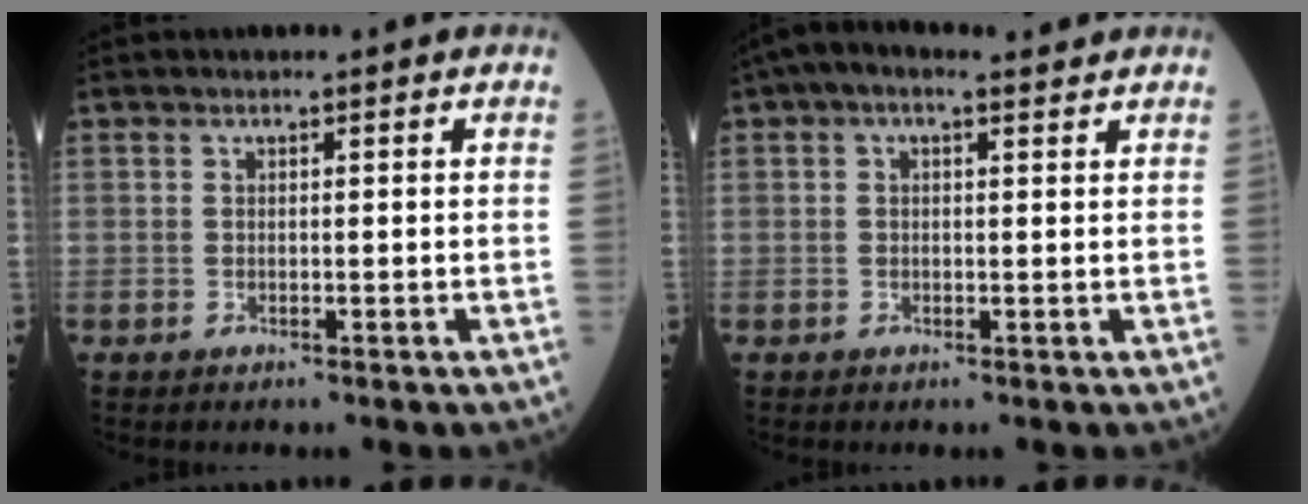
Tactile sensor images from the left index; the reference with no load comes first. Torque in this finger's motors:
{"motor_torque": [0.72, -1.08, 0.27, 0.06]}